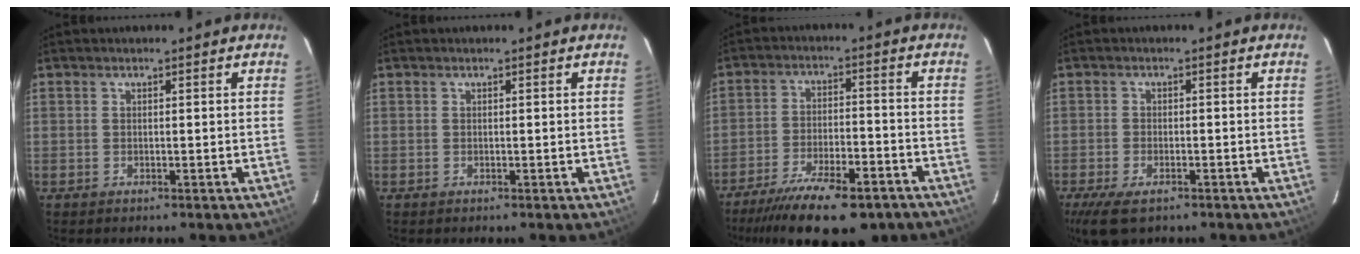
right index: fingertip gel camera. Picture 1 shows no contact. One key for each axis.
{"total": 0.0}
{"total": 17.3, "fx": -13.2, "fy": 5.4, "fz": 9.8, "tx": -0.193, "ty": -0.027, "tz": -0.198}
{"total": 6.9, "fx": -4.5, "fy": 3.1, "fz": 4.2, "tx": -0.104, "ty": -0.024, "tz": -0.079}